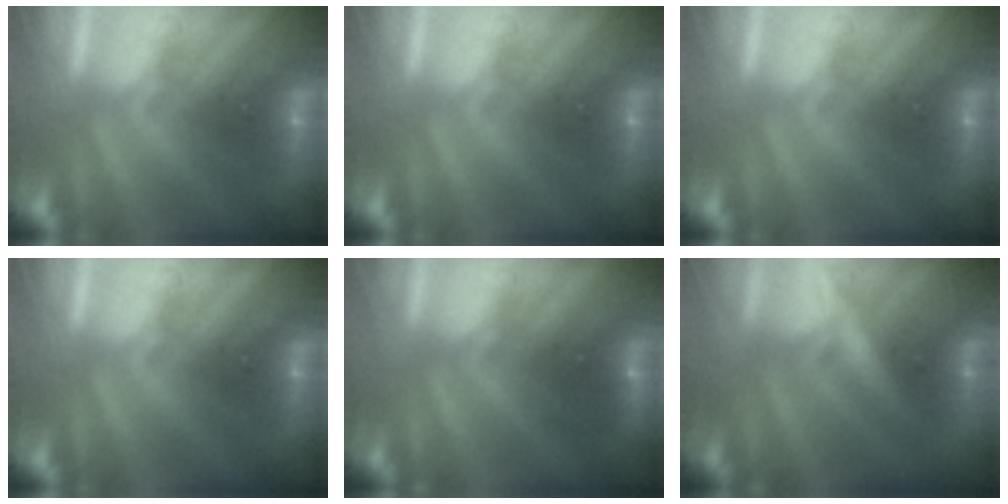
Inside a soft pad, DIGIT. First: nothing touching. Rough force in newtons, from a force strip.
{"total": 0.0}
{"total": 0.0}
{"total": 0.0}
{"total": 2.4}
{"total": 2.4}